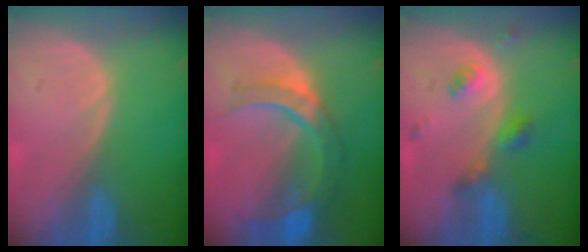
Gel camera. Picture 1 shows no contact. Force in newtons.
{"total": 8.9, "press": 7.9, "slide": 4.0}
{"total": 4.8, "press": 4.3, "slide": 2.1}